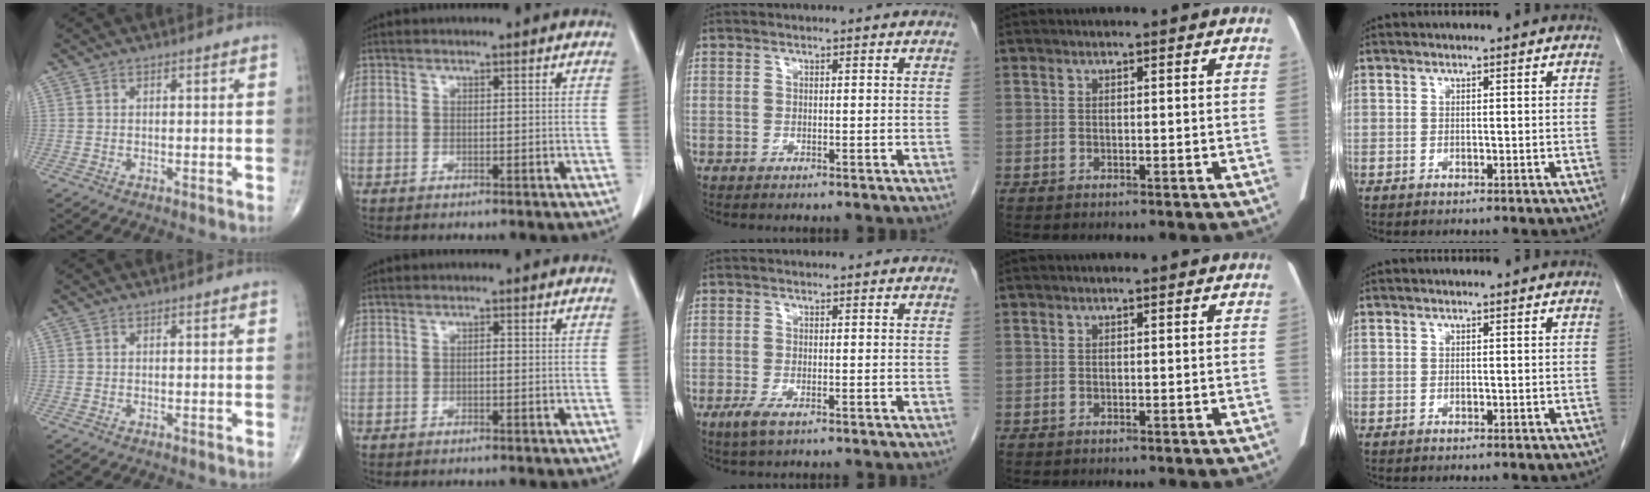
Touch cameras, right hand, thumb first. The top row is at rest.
{"index": {"total": 0.6, "force": [-0.1, 0.2, 0.5], "torque": [-0.011, 0.001, -0.002]}, "middle": {"total": 2.3, "force": [-1.2, 0.7, 1.9], "torque": [-0.043, -0.006, -0.022]}}